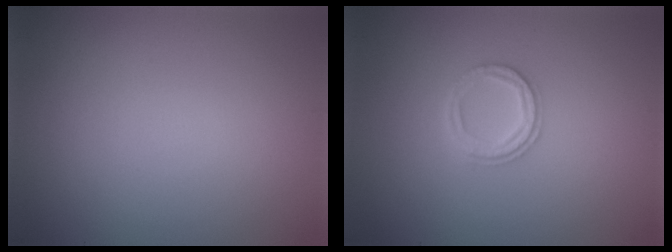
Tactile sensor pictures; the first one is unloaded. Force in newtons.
{"total": 2.4, "press": 2.4, "slide": 0.4}